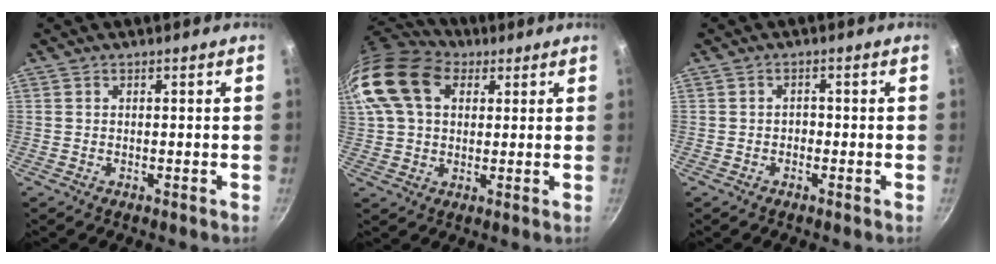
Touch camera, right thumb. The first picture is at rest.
{"total": 20.7, "force": [6.9, 14.5, 13.0], "torque": [-0.285, 0.033, 0.115]}
{"total": 1.1, "force": [-0.5, 0.8, 0.5], "torque": [-0.005, 0.006, -0.010]}